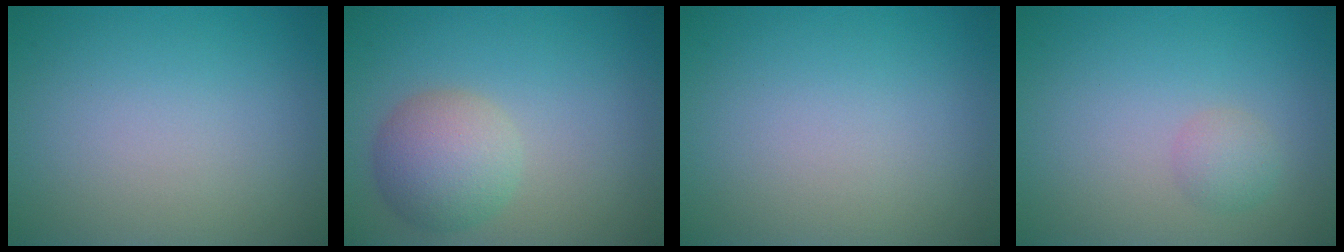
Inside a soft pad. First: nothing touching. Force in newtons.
{"total": 4.4, "press": 4.4, "slide": 0.2}
{"total": 0.0}
{"total": 1.4, "press": 1.4, "slide": 0.1}